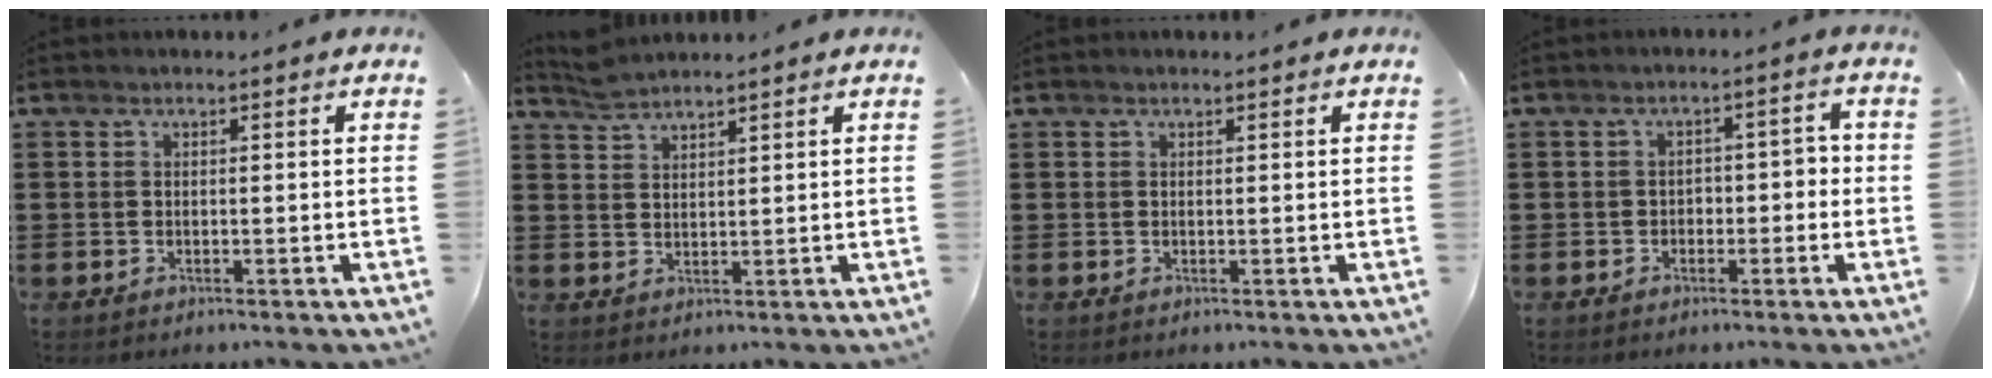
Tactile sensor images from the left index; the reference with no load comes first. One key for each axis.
{"total": 2.4, "fx": 2.3, "fy": 0.1, "fz": 0.4, "tx": -0.014, "ty": -0.001, "tz": 0.045}
{"total": 0.0}
{"total": 2.4, "fx": -1.1, "fy": 1.7, "fz": 1.1, "tx": -0.030, "ty": 0.007, "tz": -0.029}